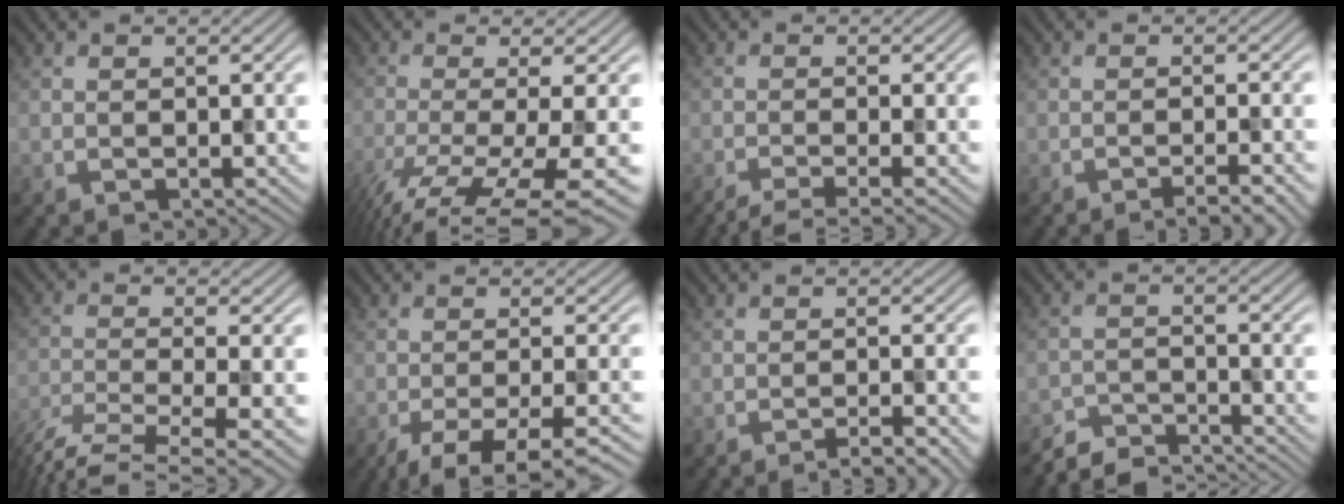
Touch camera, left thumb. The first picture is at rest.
{"total": 11.3, "force": [-5.7, 2.8, 9.3], "torque": [-0.176, -0.024, -0.076]}
{"total": 4.8, "force": [-3.4, 0.9, 3.3], "torque": [-0.041, 0.002, -0.067]}
{"total": 4.3, "force": [-2.8, 0.6, 3.2], "torque": [-0.041, 0.012, -0.050]}
{"total": 8.7, "force": [-6.4, 1.8, 5.6], "torque": [-0.114, -0.020, -0.112]}
{"total": 7.4, "force": [-4.8, 1.6, 5.4], "torque": [-0.080, -0.003, -0.076]}
{"total": 4.7, "force": [-3.3, 0.6, 3.2], "torque": [-0.044, 0.013, -0.058]}
{"total": 5.8, "force": [-5.6, 0.8, 1.2], "torque": [-0.030, -0.002, -0.105]}